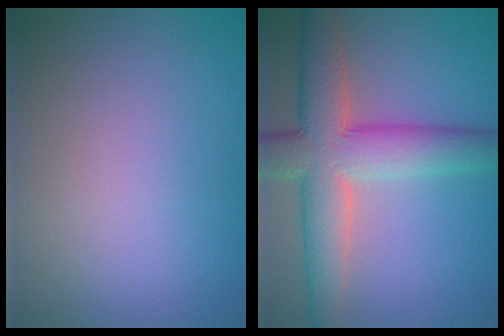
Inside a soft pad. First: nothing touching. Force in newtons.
{"total": 8.5, "press": 8.5, "slide": 0.4}